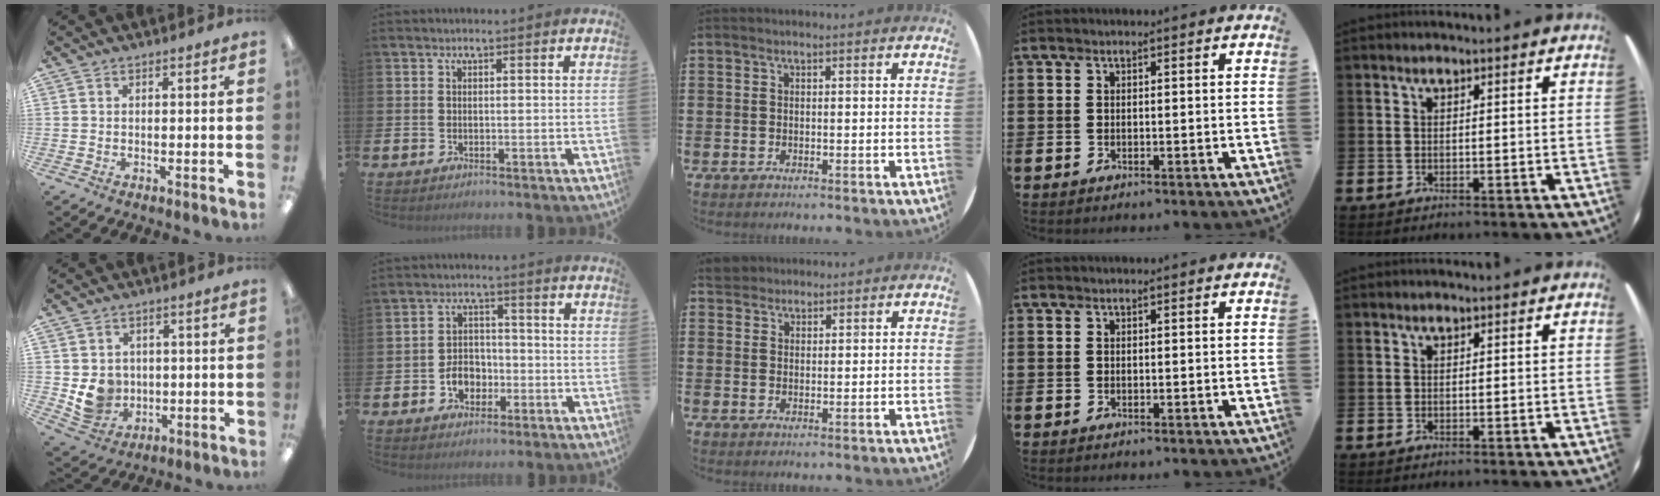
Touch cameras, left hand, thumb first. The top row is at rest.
{"thumb": {"total": 7.5, "force": [0.3, 7.1, 2.2], "torque": [-0.039, 0.000, 0.015]}, "index": {"total": 4.3, "force": [-1.8, 3.4, 1.9], "torque": [-0.031, 0.001, -0.041]}, "middle": {"total": 2.4, "force": [2.2, 0.9, 0.1], "torque": [0.002, 0.000, 0.043]}}